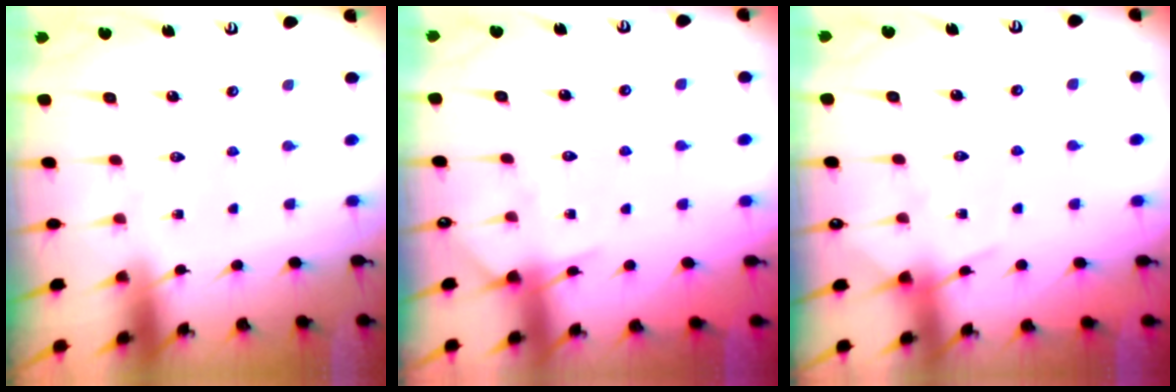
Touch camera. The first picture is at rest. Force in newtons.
{"total": 4.6, "press": 4.5, "slide": 0.6}
{"total": 4.8, "press": 4.8, "slide": 0.5}